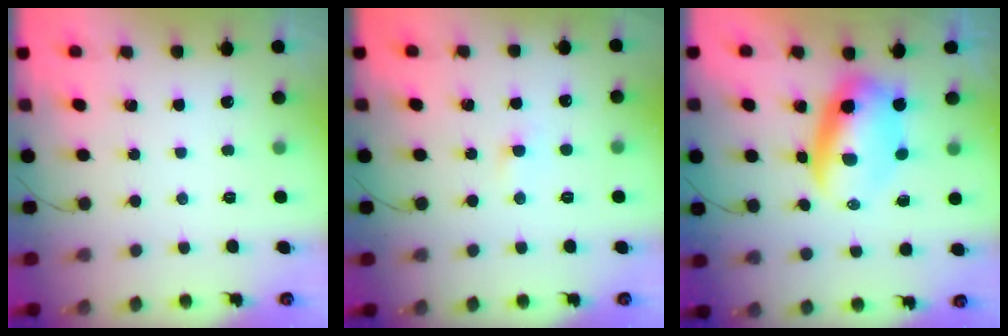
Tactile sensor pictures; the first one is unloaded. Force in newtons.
{"total": 1.7, "press": 1.5, "slide": 0.8}
{"total": 8.1, "press": 7.8, "slide": 2.2}